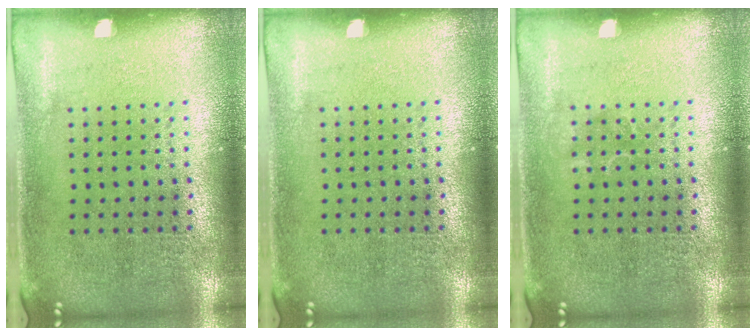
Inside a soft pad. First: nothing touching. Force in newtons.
{"total": 0.0}
{"total": 0.7, "press": 0.7, "slide": 0.2}